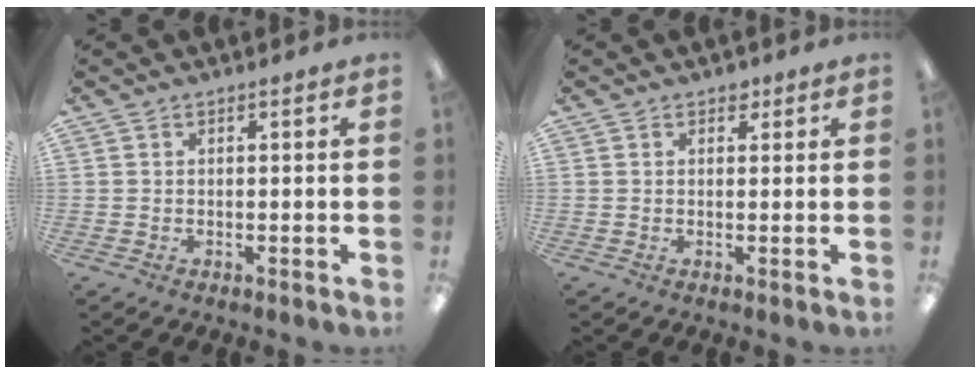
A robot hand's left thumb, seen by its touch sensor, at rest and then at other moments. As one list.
[{"total": 1.9, "force": [1.1, 1.3, 0.9], "torque": [-0.001, -0.004, 0.016]}]